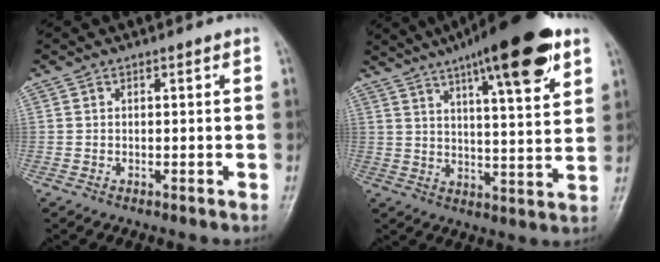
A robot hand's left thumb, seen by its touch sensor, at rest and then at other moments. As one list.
[{"total": 20.1, "force": [11.8, 4.5, 15.6], "torque": [-0.218, -0.033, 0.176]}]